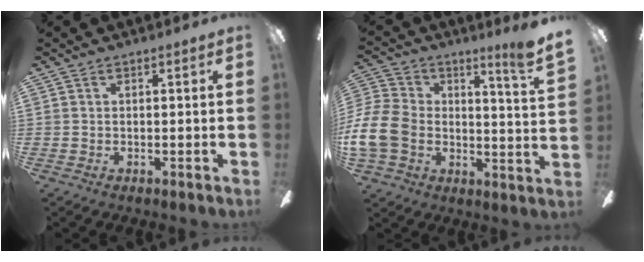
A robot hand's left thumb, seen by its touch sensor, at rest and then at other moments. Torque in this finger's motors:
{"motor_torque": [0.37, 0.60, 0.96, 0.09, 0.31]}